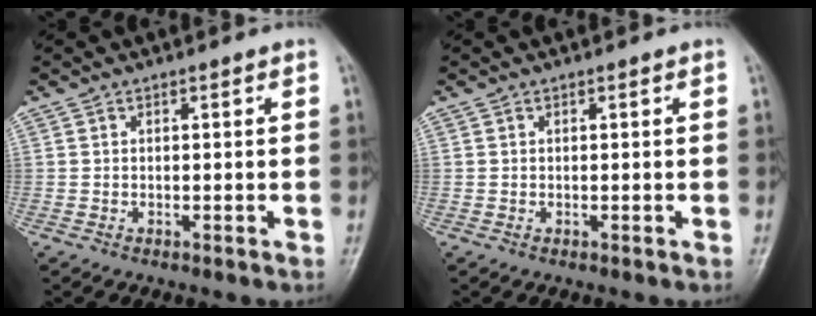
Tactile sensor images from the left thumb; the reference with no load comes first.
{"total": 0.0}